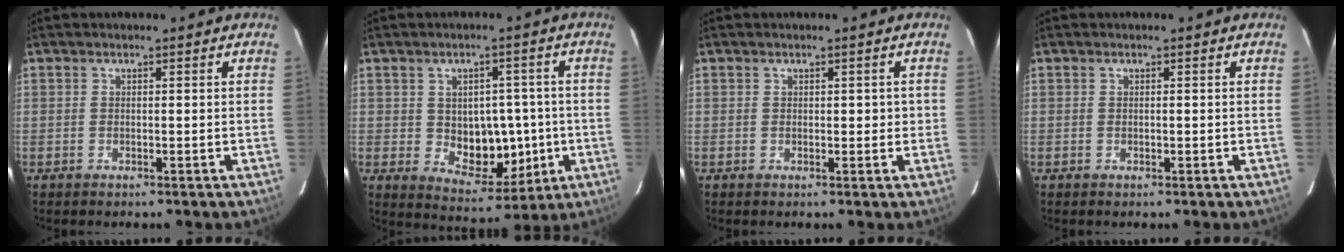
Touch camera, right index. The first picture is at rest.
{"total": 9.4, "force": [-0.7, 6.0, 7.2], "torque": [-0.094, 0.008, 0.004]}
{"total": 1.7, "force": [0.3, 1.1, 1.3], "torque": [-0.013, 0.007, 0.004]}
{"total": 0.0}